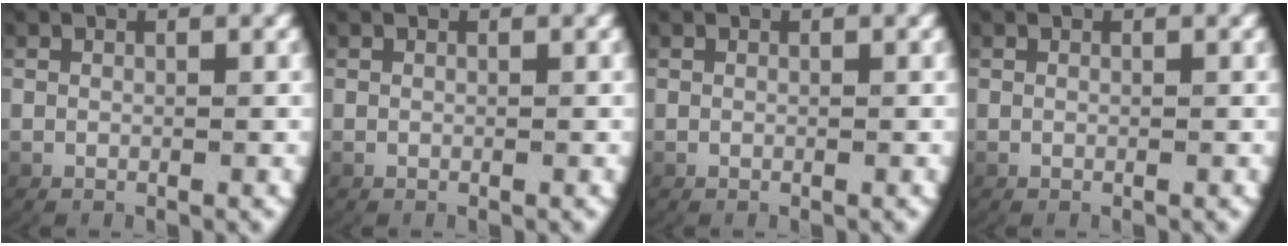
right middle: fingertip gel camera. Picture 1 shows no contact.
{"total": 0.0}
{"total": 0.0}
{"total": 0.0}